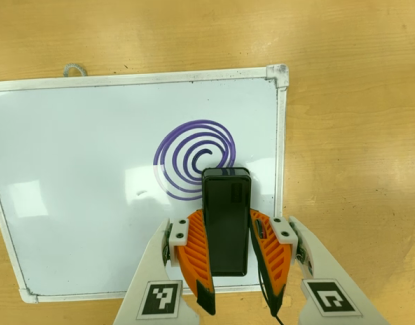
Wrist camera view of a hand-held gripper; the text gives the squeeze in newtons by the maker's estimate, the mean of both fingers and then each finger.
{"total": 4.8, "left": 3.6, "right": 6.0}